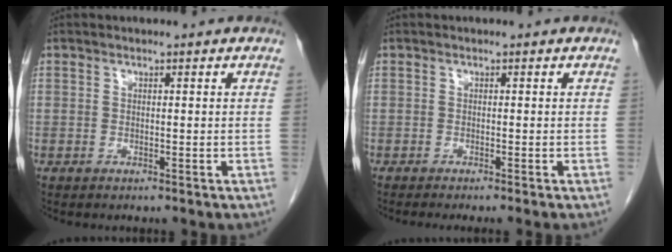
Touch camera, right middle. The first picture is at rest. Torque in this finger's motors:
{"motor_torque": [0.40, -0.26, 0.02, 0.03]}